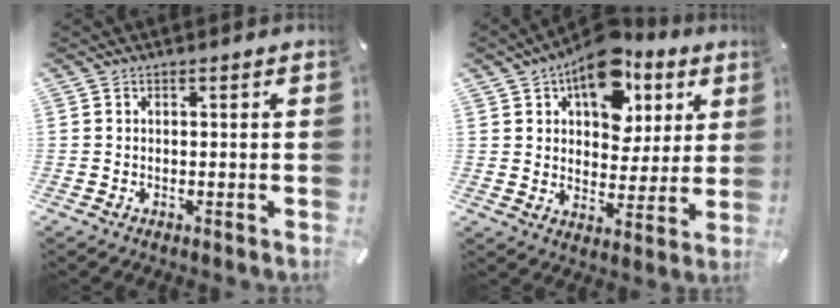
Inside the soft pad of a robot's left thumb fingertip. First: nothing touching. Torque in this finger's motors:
{"motor_torque": [2.54, 2.47, 1.44, -1.33, 0.36]}